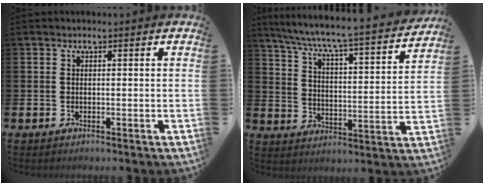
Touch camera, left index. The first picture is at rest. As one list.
[{"total": 6.7, "force": [6.1, 0.2, 2.6], "torque": [-0.080, -0.051, 0.098]}]